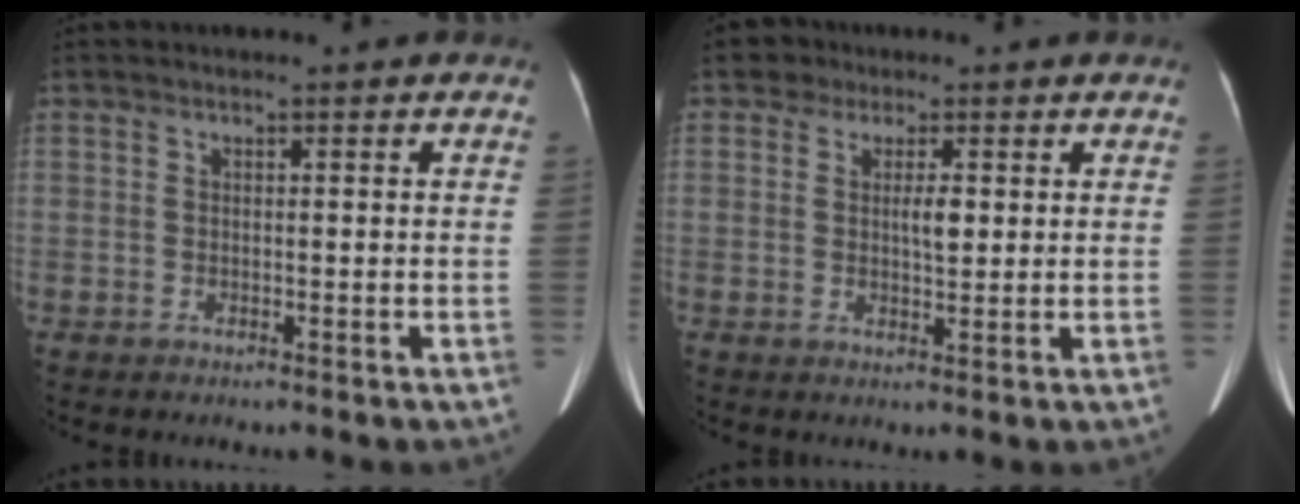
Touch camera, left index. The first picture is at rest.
{"total": 4.4, "force": [1.1, 2.9, 3.1], "torque": [-0.050, 0.012, 0.016]}